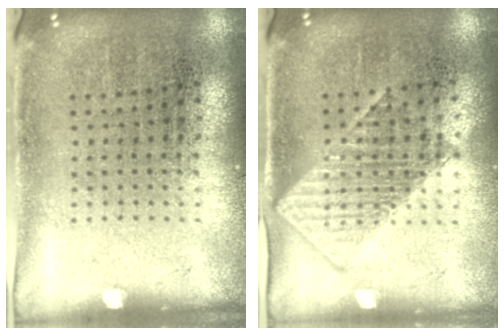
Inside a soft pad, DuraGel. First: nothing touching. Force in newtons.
{"total": 1.4, "press": 1.3, "slide": 0.5}